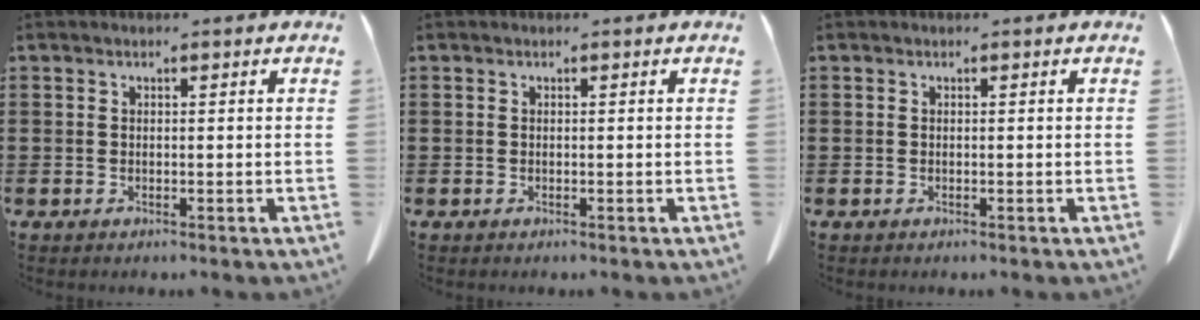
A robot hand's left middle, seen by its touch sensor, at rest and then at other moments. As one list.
[{"total": 0.0}, {"total": 0.0}]